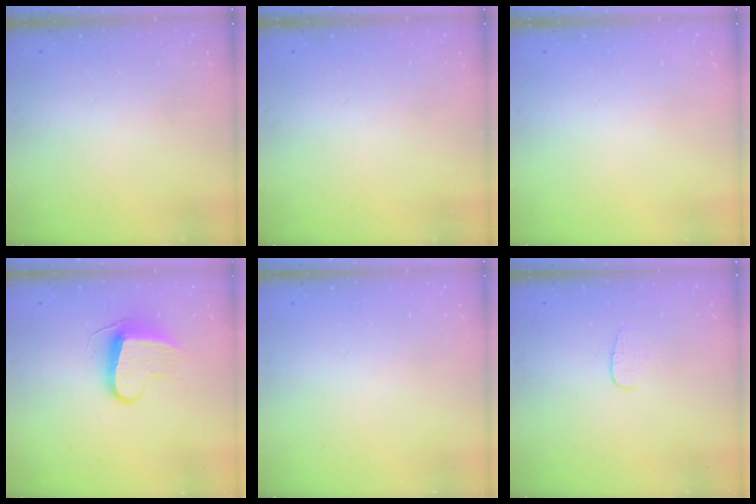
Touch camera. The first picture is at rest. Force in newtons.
{"total": 0.0}
{"total": 0.0}
{"total": 9.6, "press": 9.6, "slide": 0.2}
{"total": 0.0}
{"total": 3.8, "press": 3.8, "slide": 0.4}